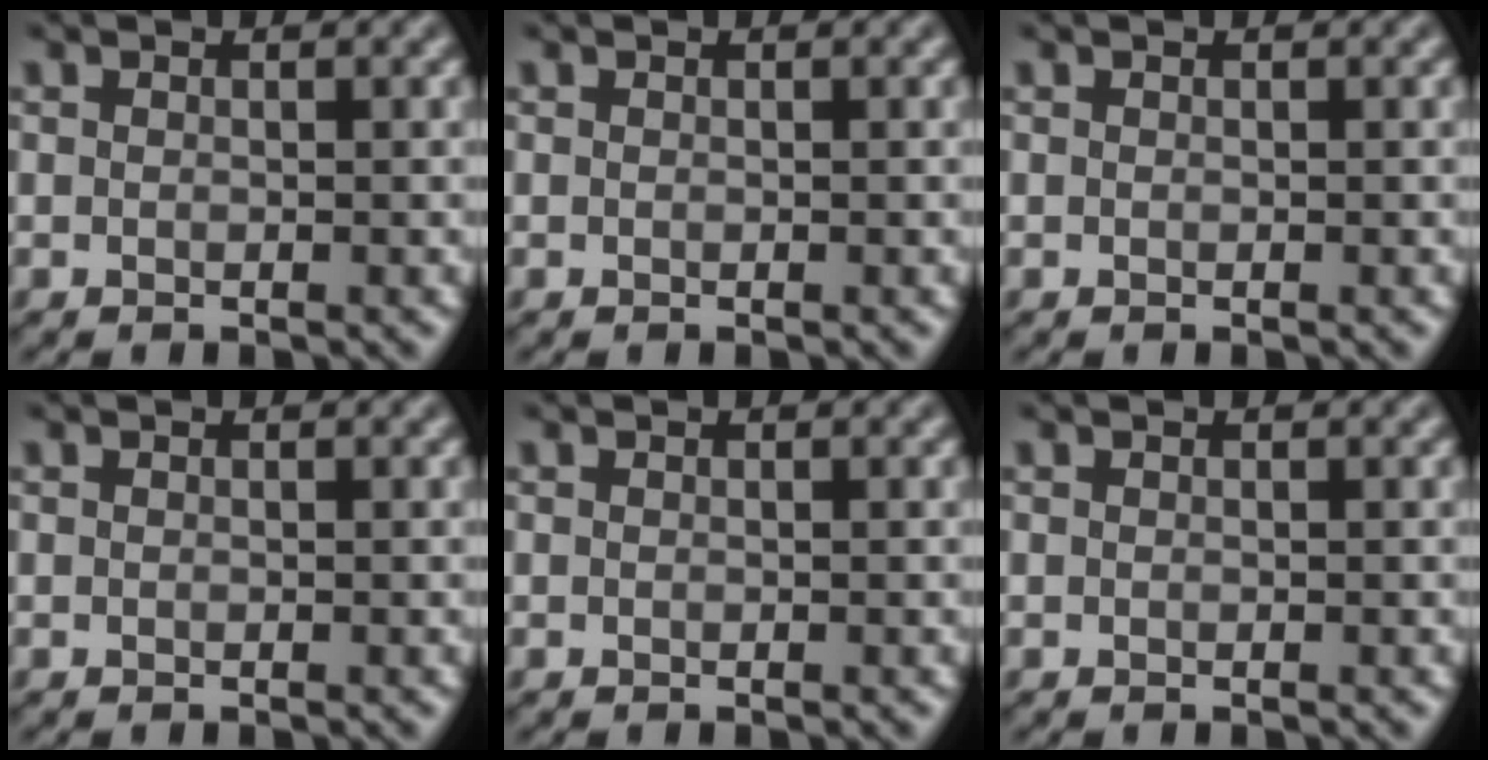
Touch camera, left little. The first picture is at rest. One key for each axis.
{"total": 0.0}
{"total": 0.0}
{"total": 0.0}
{"total": 0.0}
{"total": 0.0}